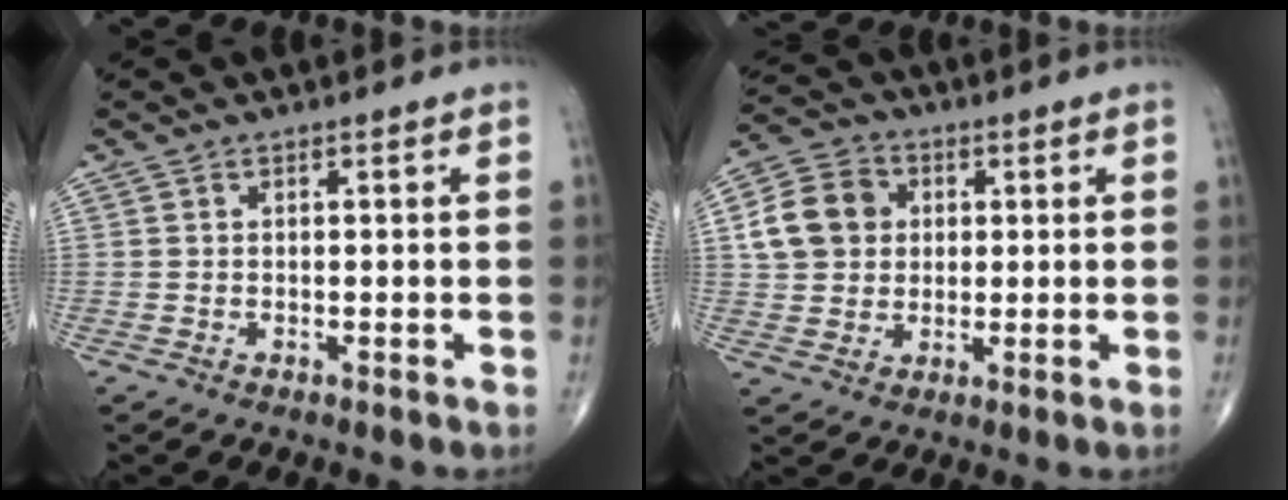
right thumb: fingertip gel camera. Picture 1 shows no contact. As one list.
[{"total": 10.3, "force": [1.8, 8.7, 5.2], "torque": [-0.078, 0.008, 0.023]}]